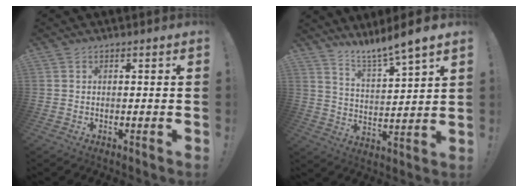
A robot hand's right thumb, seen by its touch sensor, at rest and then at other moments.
{"total": 8.3, "force": [7.6, -0.4, 3.1], "torque": [-0.063, -0.061, 0.131]}